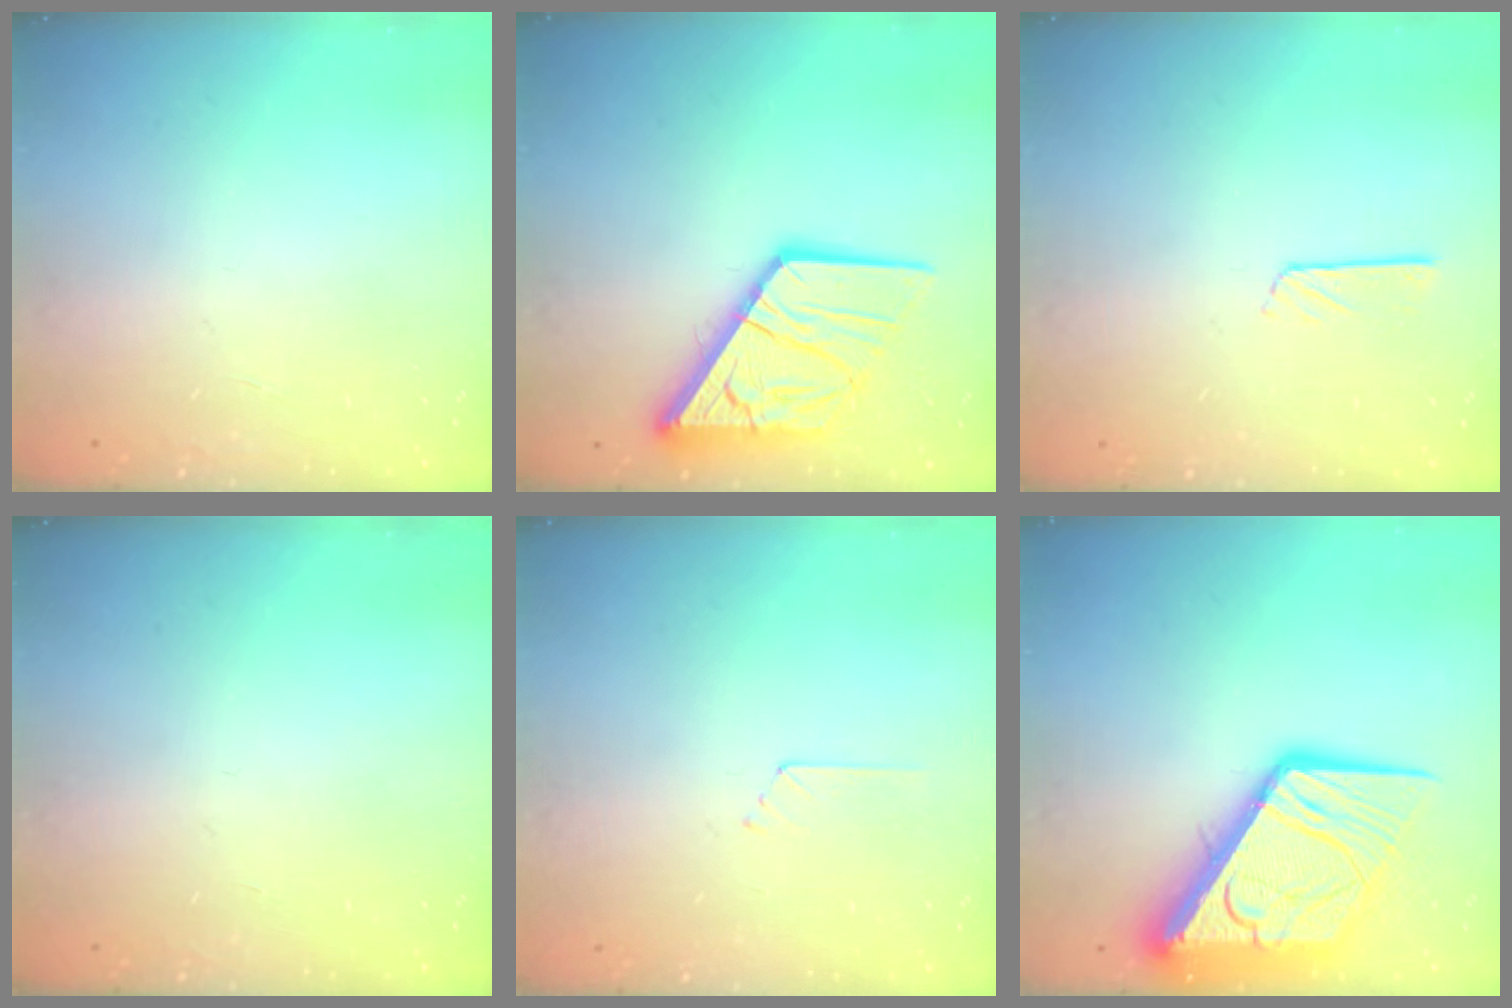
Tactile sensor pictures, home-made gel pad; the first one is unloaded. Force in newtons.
{"total": 16.1, "press": 16.0, "slide": 1.6}
{"total": 3.0, "press": 3.0, "slide": 0.3}
{"total": 0.0}
{"total": 3.6, "press": 3.6, "slide": 0.4}
{"total": 21.3, "press": 21.2, "slide": 2.3}